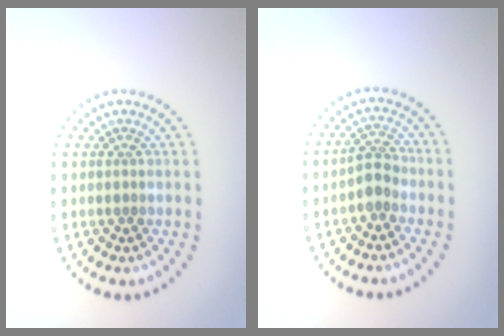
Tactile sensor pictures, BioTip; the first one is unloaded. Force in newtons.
{"total": 2.1, "press": 1.9, "slide": 0.7}